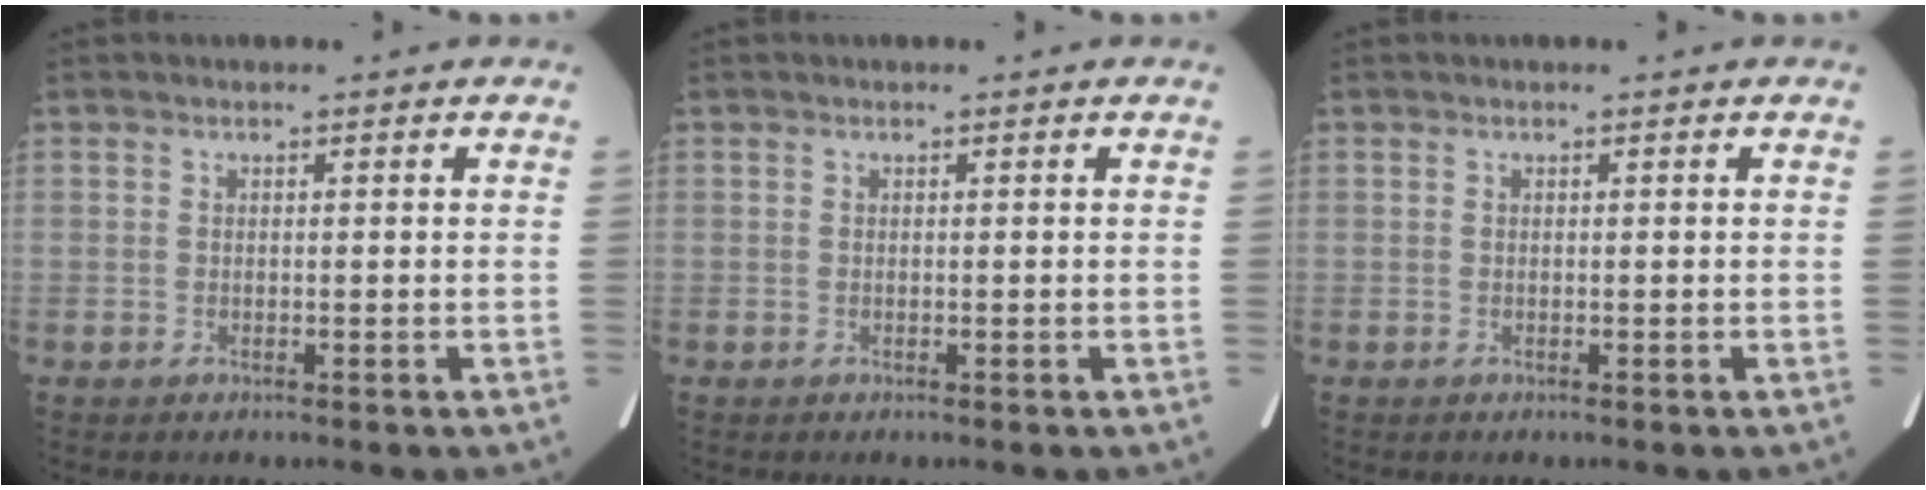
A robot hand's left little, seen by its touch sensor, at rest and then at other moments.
{"total": 0.0}
{"total": 0.0}